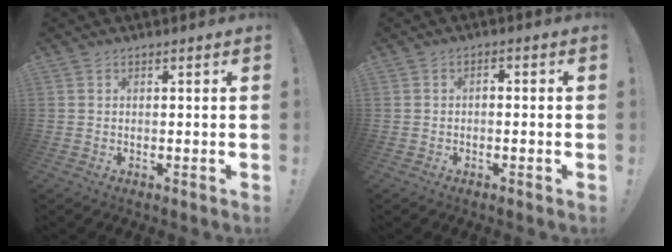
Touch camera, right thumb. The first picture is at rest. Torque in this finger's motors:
{"motor_torque": [0.00, 0.21, 0.09, -0.19, -0.01]}